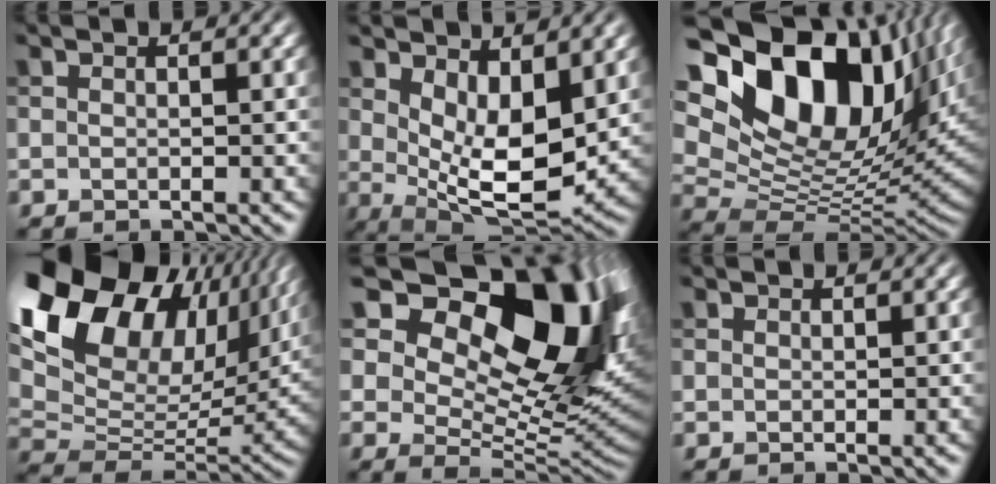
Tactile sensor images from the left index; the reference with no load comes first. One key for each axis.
{"total": 7.8, "fx": 2.1, "fy": 3.7, "fz": 6.6, "tx": -0.116, "ty": -0.023, "tz": 0.042}
{"total": 19.1, "fx": 8.3, "fy": 11.1, "fz": 13.1, "tx": -0.228, "ty": 0.041, "tz": 0.139}
{"total": 18.4, "fx": 9.9, "fy": 10.7, "fz": 11.1, "tx": -0.243, "ty": 0.047, "tz": 0.179}
{"total": 17.0, "fx": 8.2, "fy": 9.3, "fz": 11.6, "tx": -0.179, "ty": 0.021, "tz": 0.141}
{"total": 1.0, "fx": 0.6, "fy": 0.8, "fz": 0.0, "tx": 0.002, "ty": -0.001, "tz": 0.011}